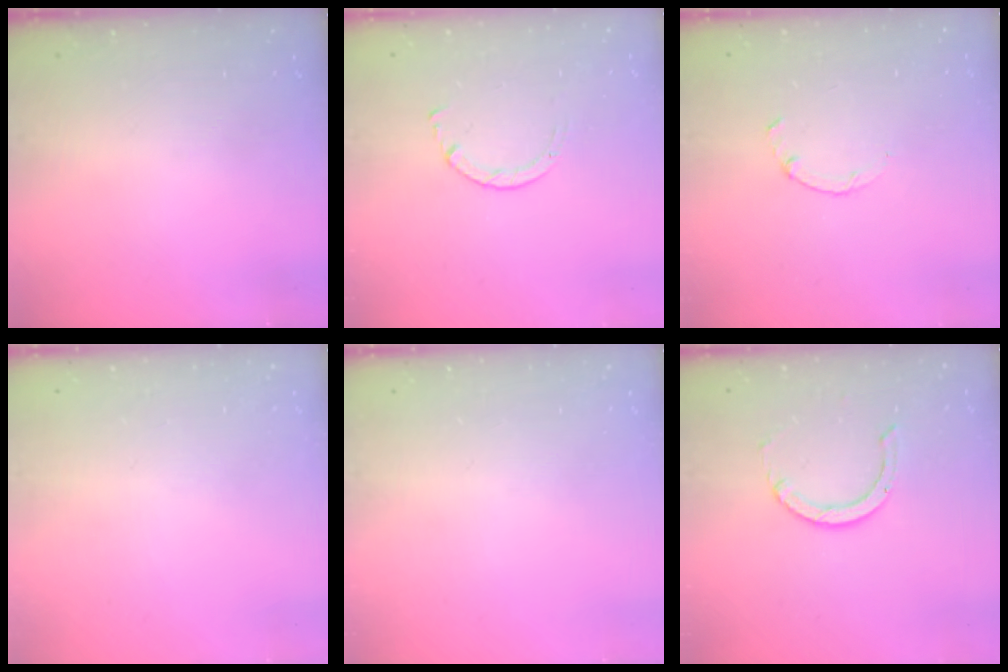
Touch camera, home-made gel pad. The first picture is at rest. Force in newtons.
{"total": 1.7, "press": 1.7, "slide": 0.2}
{"total": 1.5, "press": 1.4, "slide": 0.3}
{"total": 2.4, "press": 2.4, "slide": 0.2}
{"total": 0.0}
{"total": 3.3, "press": 3.3, "slide": 0.3}